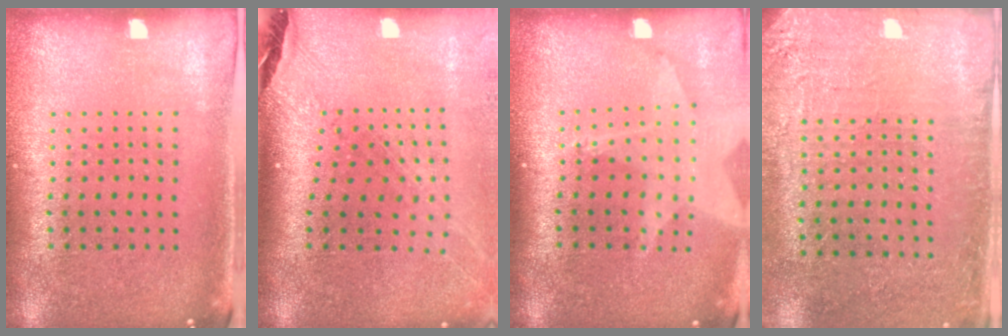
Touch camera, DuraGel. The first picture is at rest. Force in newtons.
{"total": 1.8, "press": 1.5, "slide": 0.9}
{"total": 2.0, "press": 1.5, "slide": 1.2}
{"total": 2.8, "press": 2.7, "slide": 0.7}